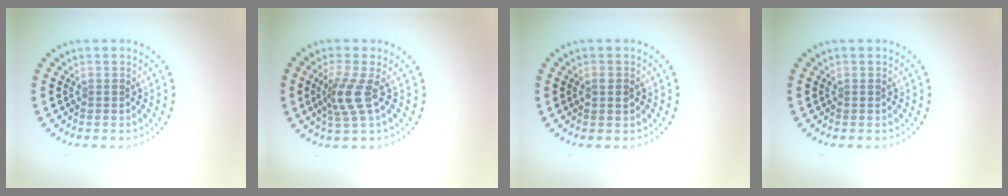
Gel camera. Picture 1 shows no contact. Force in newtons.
{"total": 2.9, "press": 2.0, "slide": 2.0}
{"total": 1.3, "press": 1.3, "slide": 0.1}
{"total": 0.0}